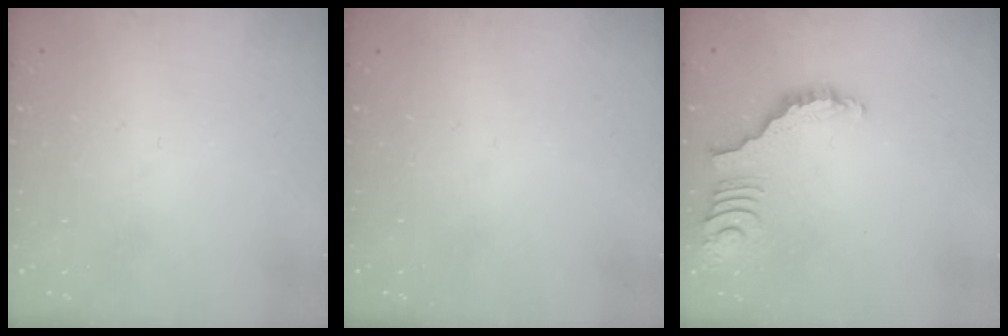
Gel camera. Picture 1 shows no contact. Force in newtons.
{"total": 0.0}
{"total": 3.9, "press": 3.8, "slide": 0.7}